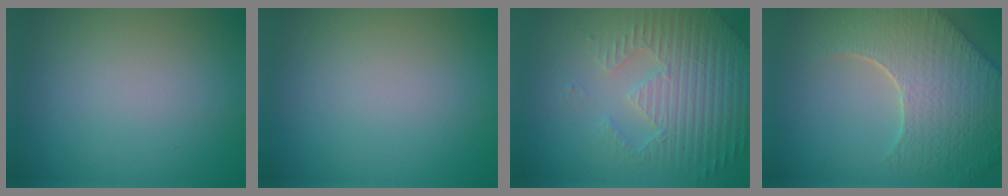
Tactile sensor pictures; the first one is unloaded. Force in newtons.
{"total": 0.0}
{"total": 4.8, "press": 4.3, "slide": 2.1}
{"total": 9.0, "press": 6.4, "slide": 6.3}